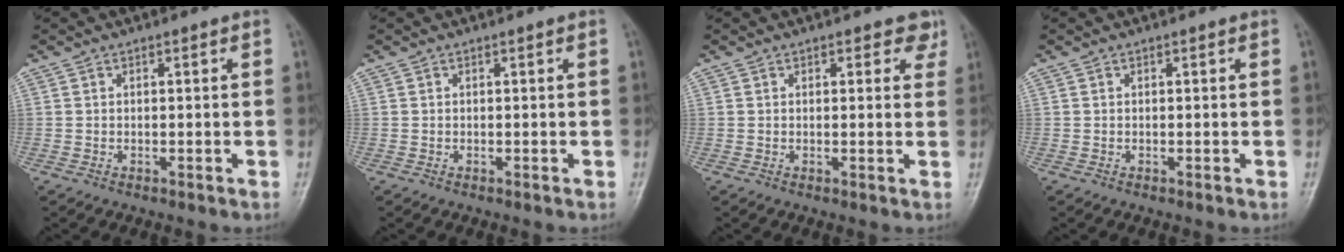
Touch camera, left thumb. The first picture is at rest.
{"total": 0.0}
{"total": 3.2, "force": [2.0, 2.0, 1.6], "torque": [0.012, -0.005, 0.018]}
{"total": 0.0}